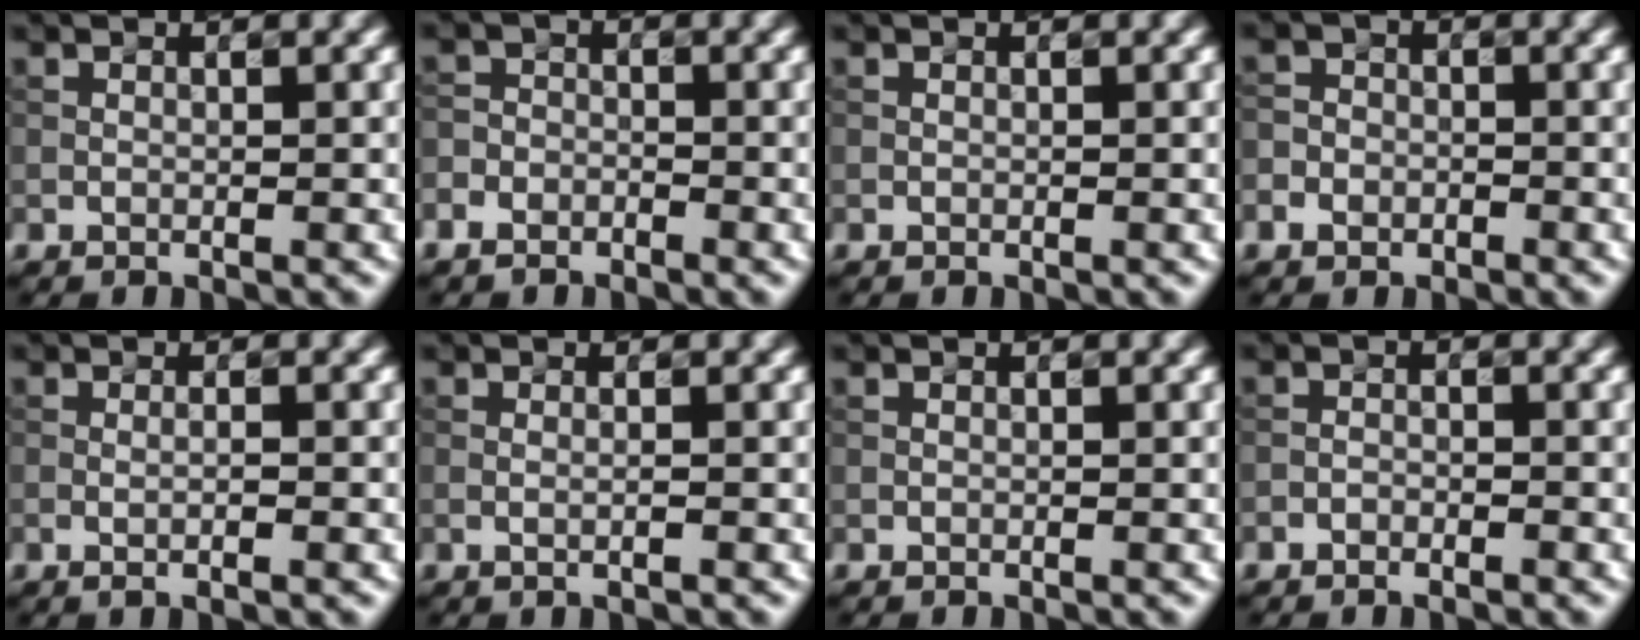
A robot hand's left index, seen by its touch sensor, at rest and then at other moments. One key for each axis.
{"total": 2.1, "fx": -1.6, "fy": 1.3, "fz": 0.5, "tx": -0.002, "ty": 0.002, "tz": -0.041}
{"total": 0.0}
{"total": 2.5, "fx": -1.3, "fy": 2.0, "fz": 0.7, "tx": 0.003, "ty": 0.002, "tz": -0.031}
{"total": 1.7, "fx": -0.2, "fy": 0.3, "fz": 1.7, "tx": -0.022, "ty": -0.010, "tz": -0.009}
{"total": 1.2, "fx": 0.0, "fy": 0.4, "fz": 1.1, "tx": -0.013, "ty": -0.009, "tz": -0.007}
{"total": 0.0}
{"total": 1.0, "fx": -0.7, "fy": 0.5, "fz": 0.5, "tx": -0.008, "ty": 0.001, "tz": -0.015}